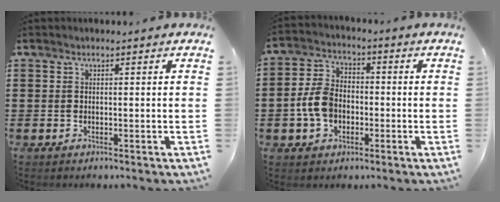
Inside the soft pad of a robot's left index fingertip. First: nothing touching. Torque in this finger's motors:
{"motor_torque": [1.36, 0.58, 0.37, 0.13]}